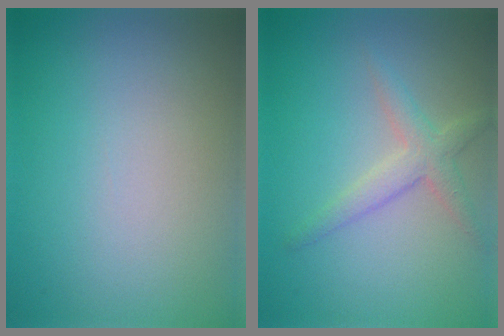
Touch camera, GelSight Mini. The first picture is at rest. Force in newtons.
{"total": 2.5, "press": 2.5, "slide": 0.2}